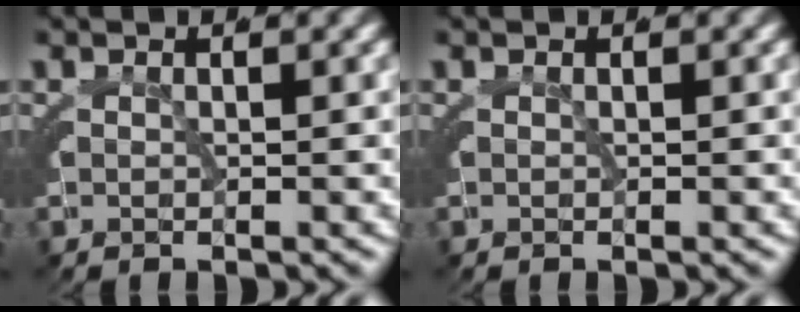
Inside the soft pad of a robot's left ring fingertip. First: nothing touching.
{"total": 0.0}